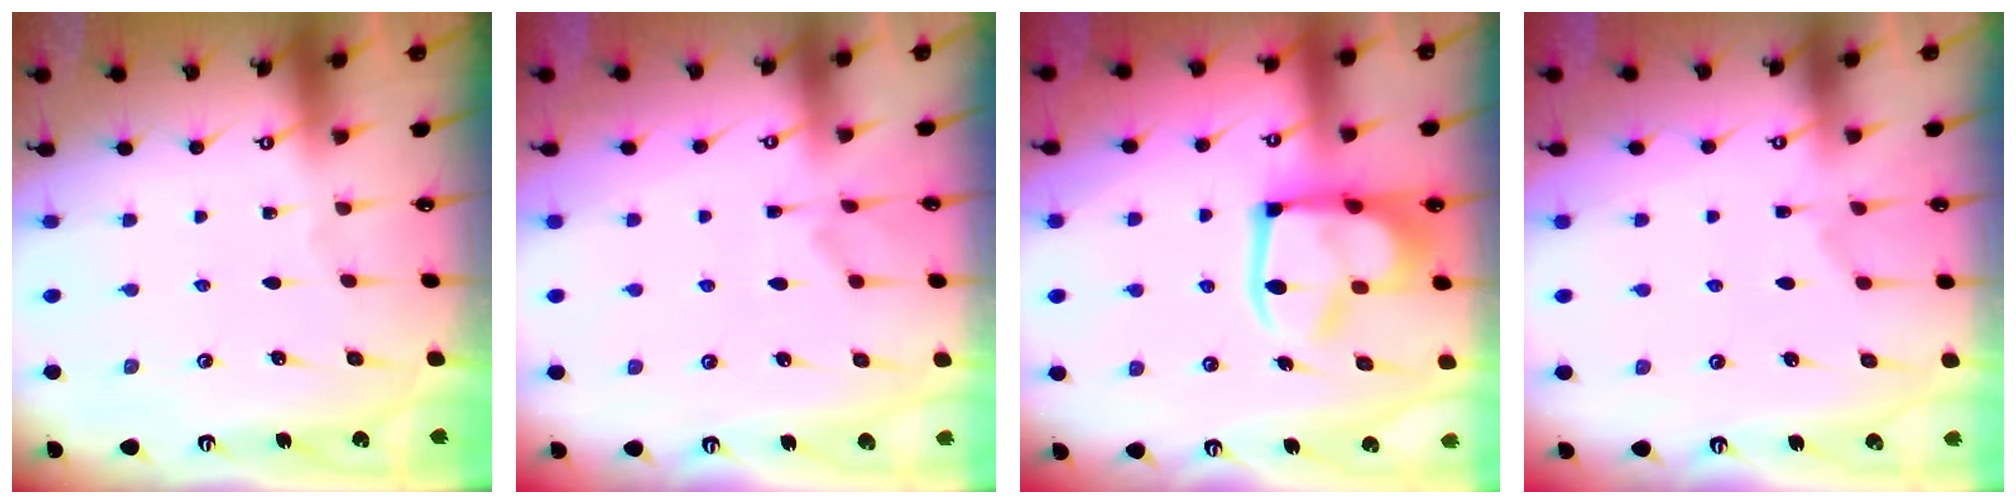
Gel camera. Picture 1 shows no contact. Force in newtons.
{"total": 2.1, "press": 1.9, "slide": 1.0}
{"total": 12.3, "press": 12.2, "slide": 1.7}
{"total": 2.4, "press": 2.1, "slide": 1.1}